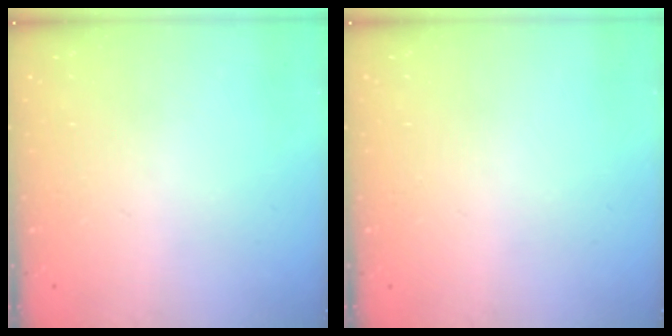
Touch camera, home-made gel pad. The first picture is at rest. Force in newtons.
{"total": 0.0}